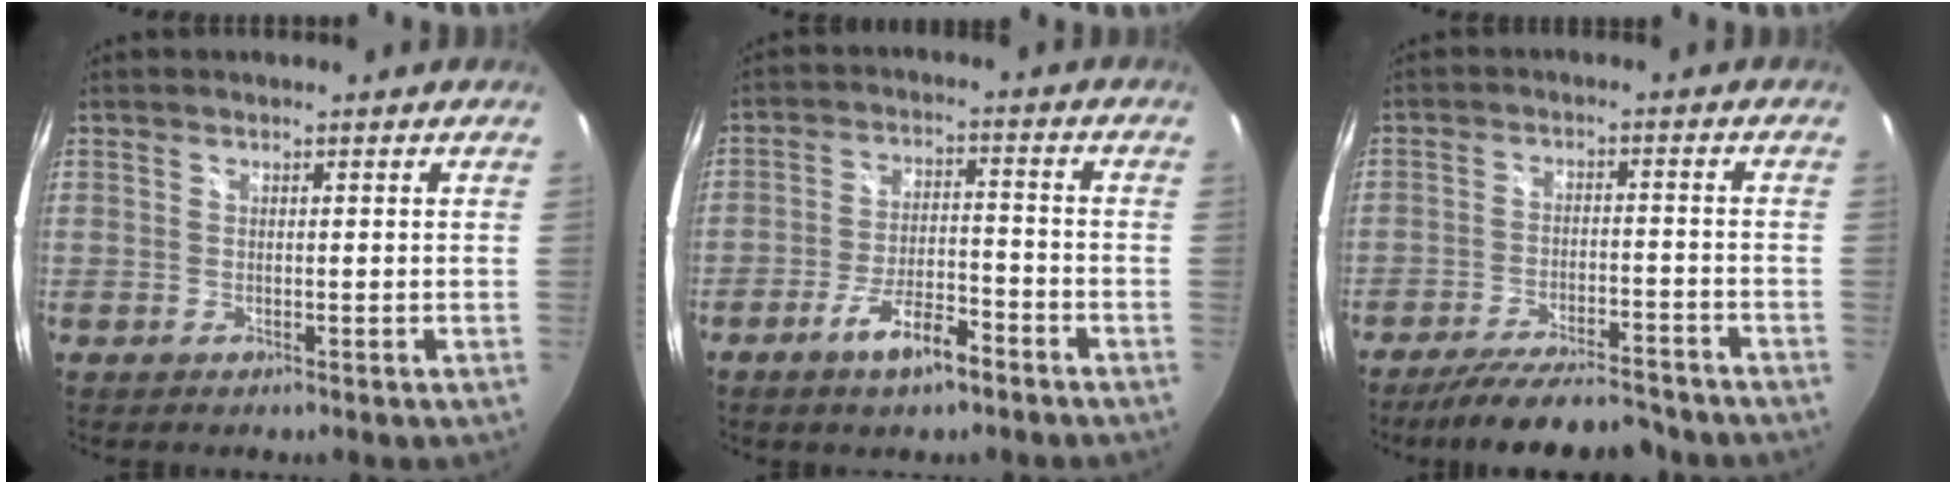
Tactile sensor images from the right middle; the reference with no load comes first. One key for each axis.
{"total": 8.2, "fx": -5.4, "fy": 2.4, "fz": 5.7, "tx": -0.114, "ty": 0.002, "tz": -0.090}
{"total": 14.3, "fx": -12.7, "fy": 2.5, "fz": 5.9, "tx": -0.121, "ty": -0.011, "tz": -0.191}